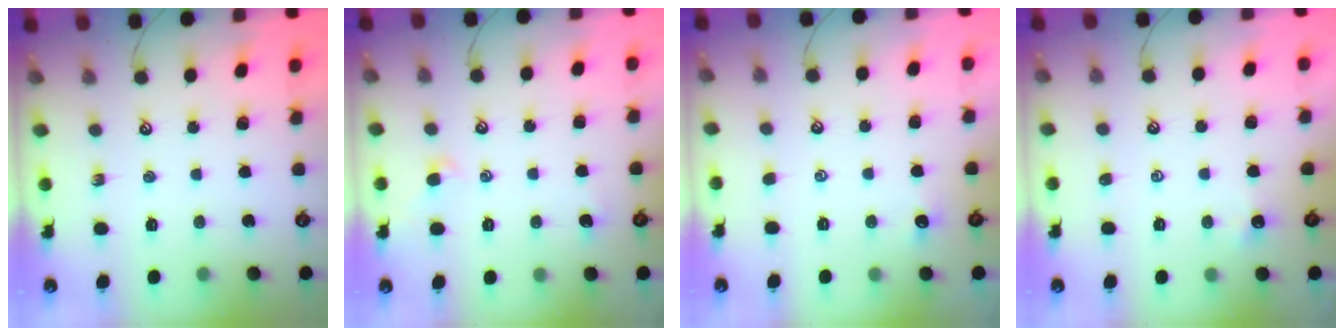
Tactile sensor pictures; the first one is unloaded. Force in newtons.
{"total": 0.9, "press": 0.7, "slide": 0.6}
{"total": 1.0, "press": 0.9, "slide": 0.5}
{"total": 0.5, "press": 0.4, "slide": 0.3}